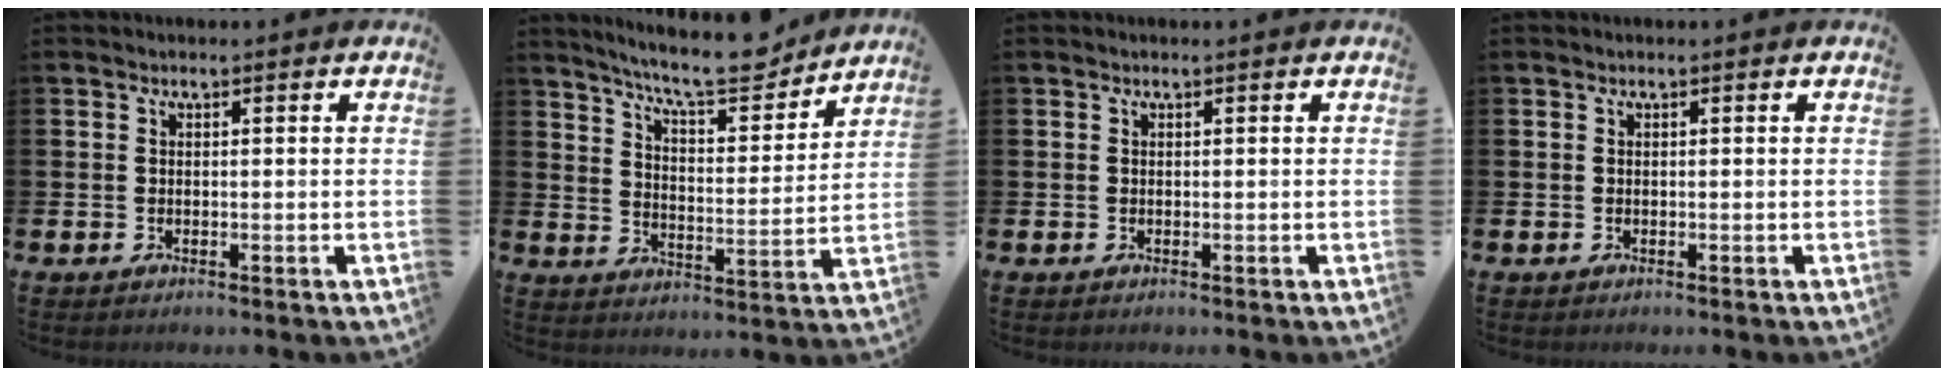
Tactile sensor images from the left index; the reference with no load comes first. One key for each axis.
{"total": 9.9, "fx": 9.2, "fy": 1.6, "fz": 3.4, "tx": -0.080, "ty": -0.060, "tz": 0.161}
{"total": 0.0}
{"total": 0.0}